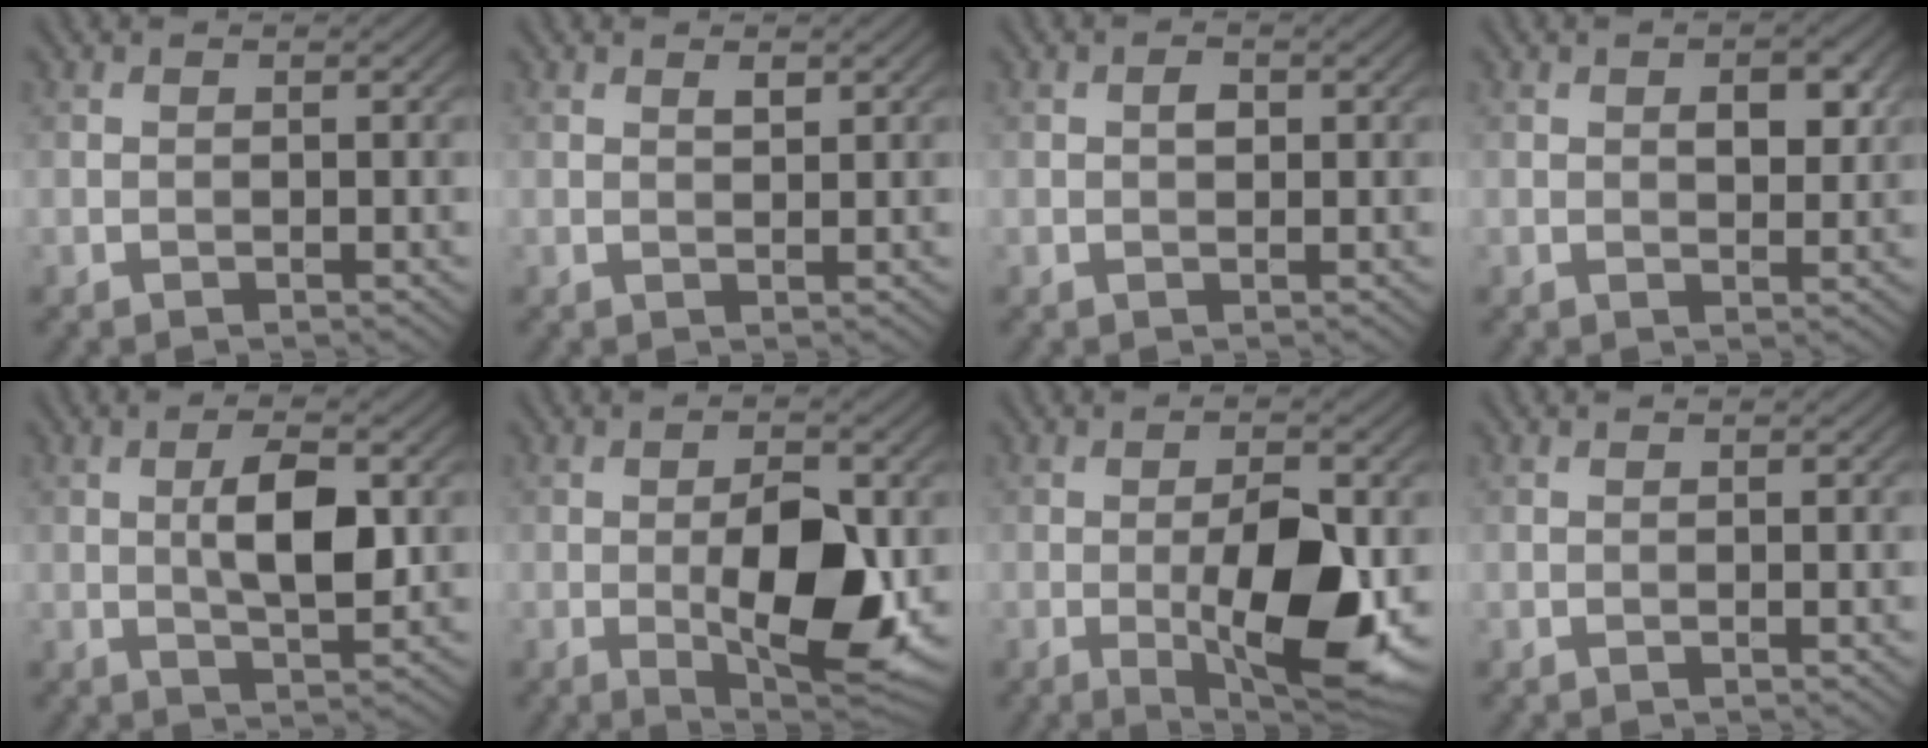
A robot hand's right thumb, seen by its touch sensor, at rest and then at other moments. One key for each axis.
{"total": 1.2, "fx": 0.7, "fy": 0.5, "fz": 0.9, "tx": -0.019, "ty": -0.003, "tz": 0.014}
{"total": 1.4, "fx": 0.2, "fy": 0.9, "fz": 1.0, "tx": -0.017, "ty": 0.002, "tz": 0.002}
{"total": 3.8, "fx": 1.0, "fy": 2.1, "fz": 3.0, "tx": -0.042, "ty": -0.001, "tz": 0.016}
{"total": 6.5, "fx": 0.7, "fy": 2.4, "fz": 6.0, "tx": -0.107, "ty": -0.001, "tz": 0.013}
{"total": 10.7, "fx": -1.3, "fy": 4.3, "fz": 9.7, "tx": -0.151, "ty": -0.008, "tz": -0.018}
{"total": 11.2, "fx": -2.0, "fy": 3.7, "fz": 10.4, "tx": -0.162, "ty": -0.006, "tz": -0.031}
{"total": 0.5, "fx": 0.0, "fy": 0.1, "fz": 0.5, "tx": -0.010, "ty": -0.002, "tz": 0.000}